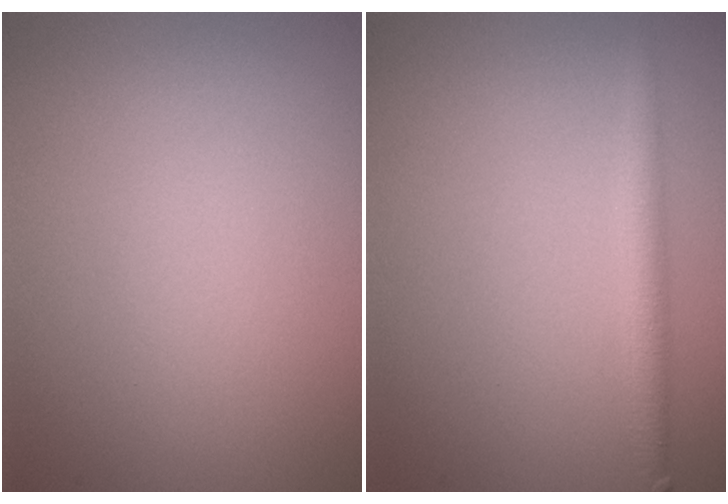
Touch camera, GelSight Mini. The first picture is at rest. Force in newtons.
{"total": 2.2, "press": 2.2, "slide": 0.1}